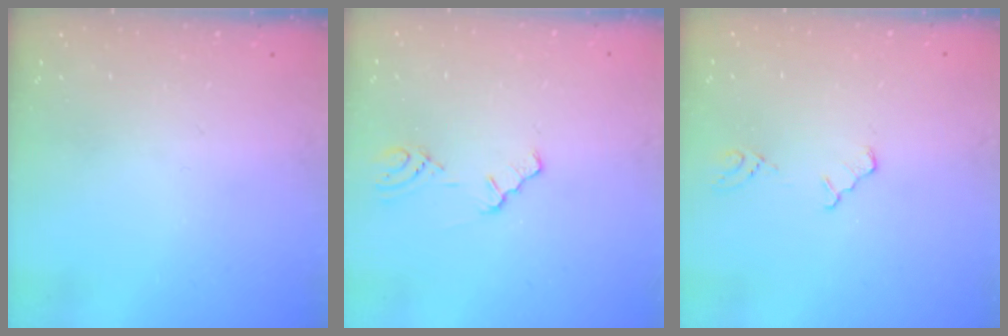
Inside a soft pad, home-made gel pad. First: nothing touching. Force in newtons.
{"total": 2.1, "press": 2.0, "slide": 0.3}
{"total": 3.3, "press": 3.3, "slide": 0.4}